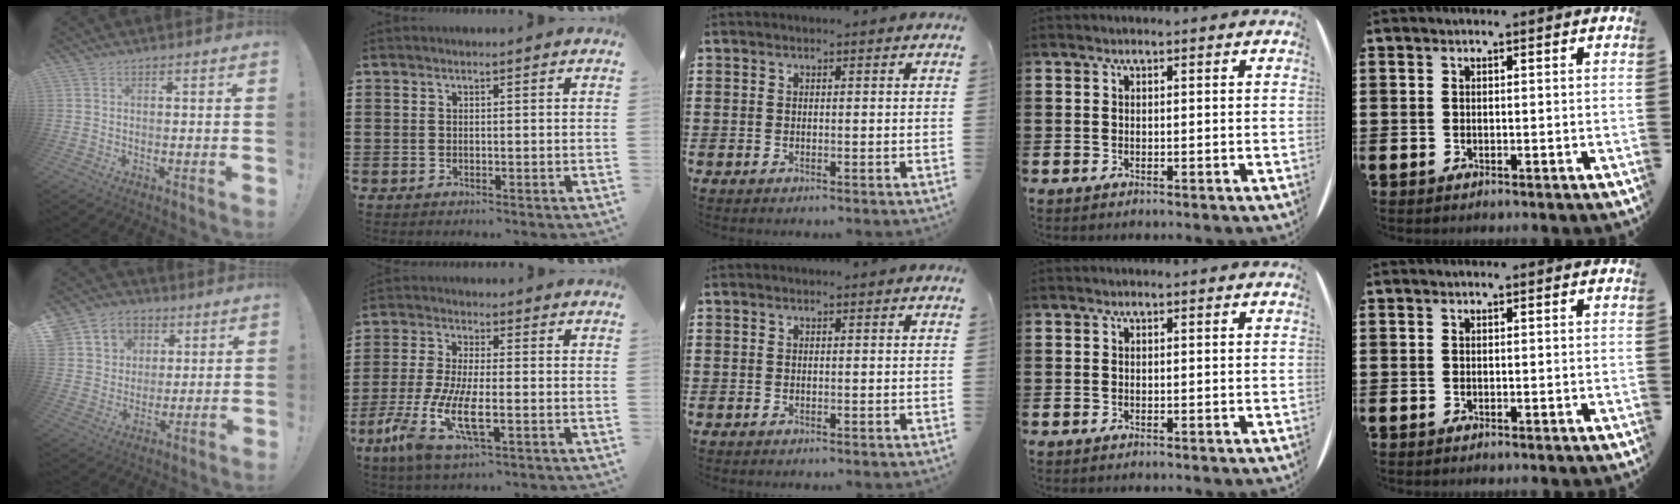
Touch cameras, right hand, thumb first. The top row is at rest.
{"thumb": {"total": 8.7, "force": [3.4, 7.9, 1.3], "torque": [-0.017, -0.023, 0.073]}, "index": {"total": 9.5, "force": [-3.9, 2.6, 8.2], "torque": [-0.189, -0.016, -0.075]}}